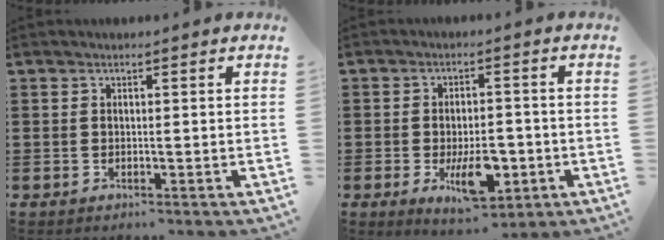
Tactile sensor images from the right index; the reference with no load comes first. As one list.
[{"total": 8.2, "force": [-2.7, 3.8, 6.8], "torque": [-0.109, -0.006, -0.046]}]